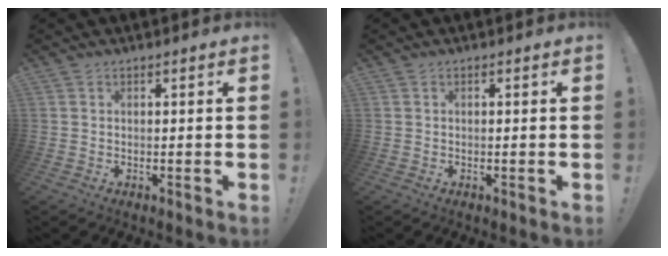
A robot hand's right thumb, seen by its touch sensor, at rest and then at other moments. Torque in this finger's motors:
{"motor_torque": [-0.34, -0.40, -0.07, 0.37, -0.07]}